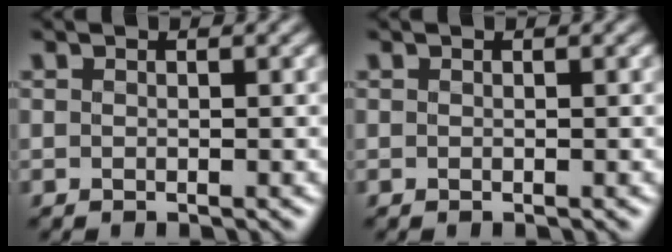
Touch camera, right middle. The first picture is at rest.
{"total": 0.0}